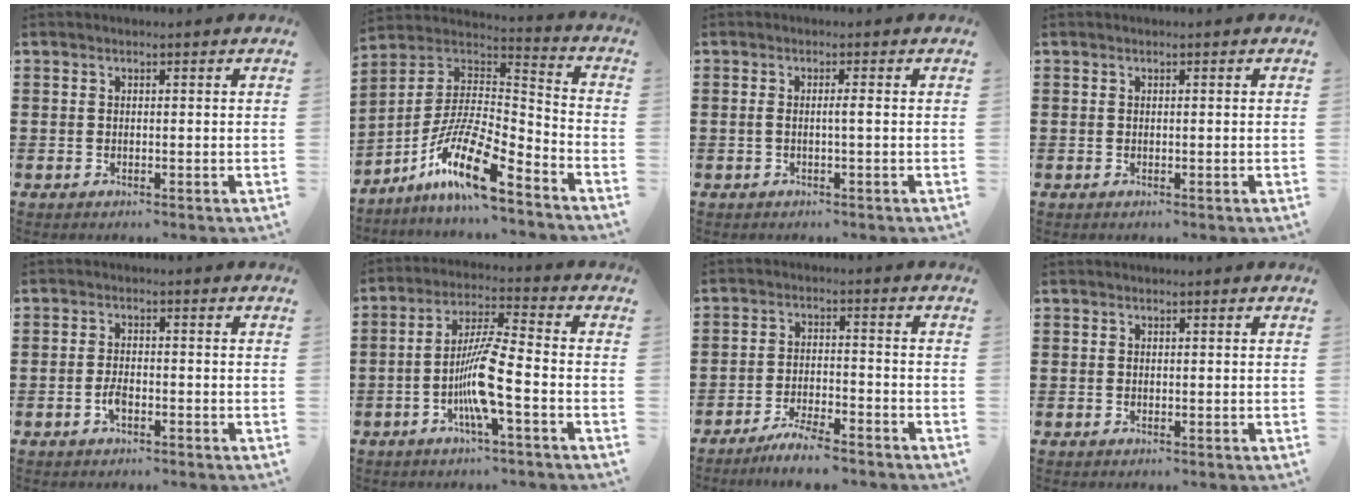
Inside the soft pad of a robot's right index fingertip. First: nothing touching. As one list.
[{"total": 14.5, "force": [-9.5, 2.8, 10.6], "torque": [-0.210, 0.008, -0.179]}, {"total": 1.6, "force": [-0.3, -0.1, 1.5], "torque": [-0.029, -0.001, -0.007]}, {"total": 0.0}, {"total": 2.5, "force": [-1.2, 0.9, 2.0], "torque": [-0.045, 0.001, -0.024]}, {"total": 8.6, "force": [-3.1, 0.7, 7.9], "torque": [-0.167, -0.011, -0.065]}, {"total": 4.9, "force": [-4.6, 0.1, 1.8], "torque": [-0.038, -0.001, -0.090]}, {"total": 0.0}]